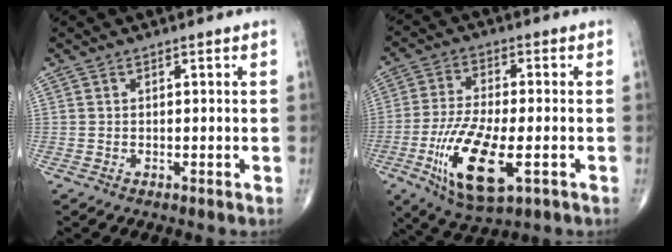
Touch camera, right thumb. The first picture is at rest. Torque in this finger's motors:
{"motor_torque": [1.51, 1.79, 1.61, -0.22, 0.47]}